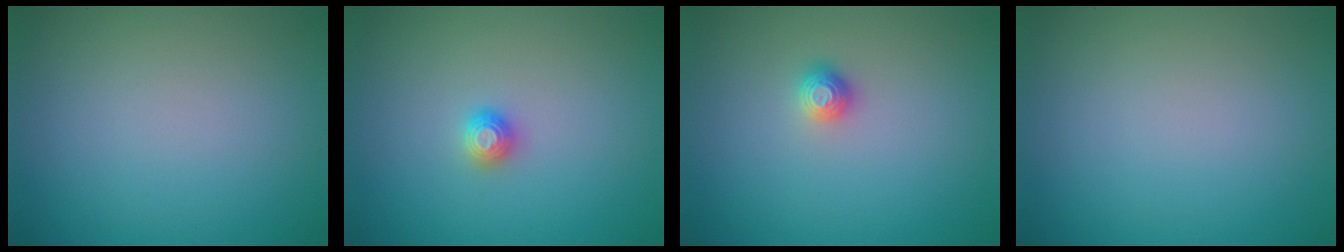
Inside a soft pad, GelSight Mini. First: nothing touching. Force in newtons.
{"total": 0.9, "press": 0.9, "slide": 0.0}
{"total": 1.1, "press": 1.0, "slide": 0.3}
{"total": 0.0}